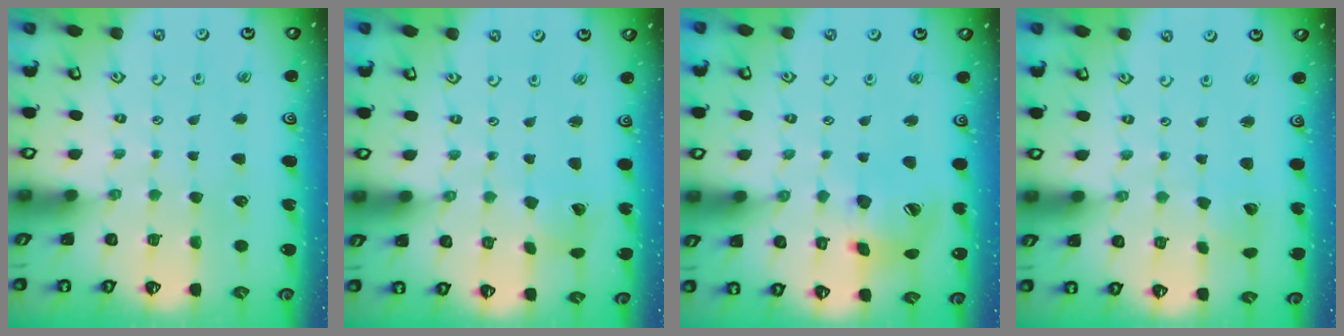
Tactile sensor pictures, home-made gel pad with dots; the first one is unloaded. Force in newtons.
{"total": 2.2, "press": 2.2, "slide": 0.2}
{"total": 14.4, "press": 14.3, "slide": 2.0}
{"total": 2.6, "press": 2.6, "slide": 0.3}